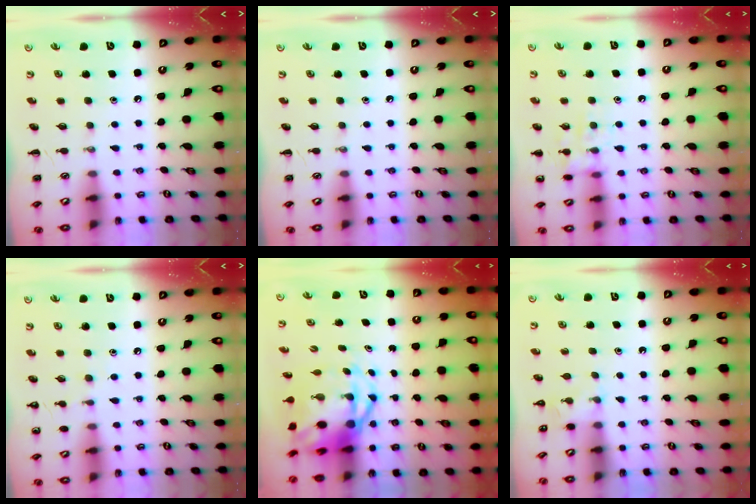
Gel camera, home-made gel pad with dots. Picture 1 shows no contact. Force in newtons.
{"total": 0.0}
{"total": 10.2, "press": 10.2, "slide": 0.6}
{"total": 4.7, "press": 4.4, "slide": 1.6}
{"total": 8.3, "press": 8.0, "slide": 2.2}
{"total": 3.0, "press": 2.8, "slide": 1.1}